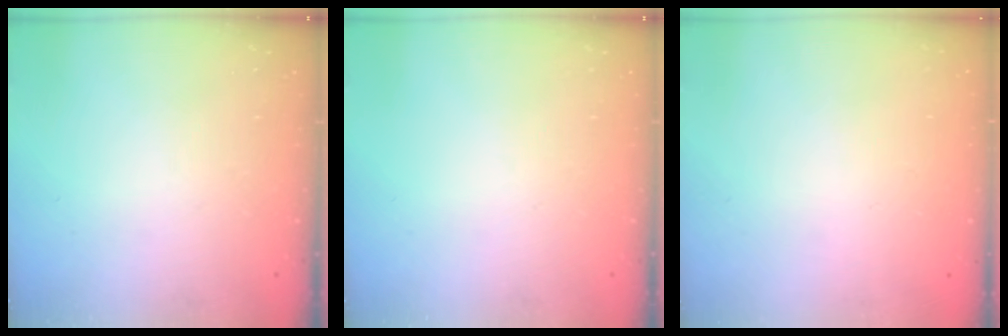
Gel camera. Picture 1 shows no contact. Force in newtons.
{"total": 0.0}
{"total": 1.6, "press": 1.6, "slide": 0.2}